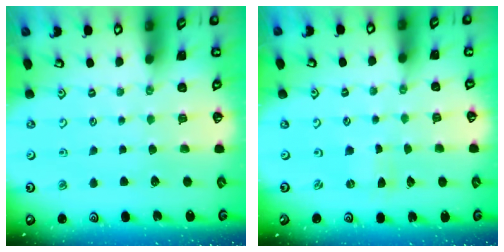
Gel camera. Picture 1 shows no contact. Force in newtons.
{"total": 0.0}